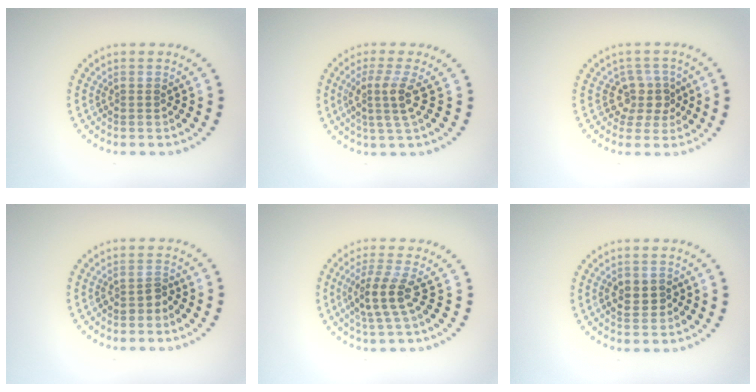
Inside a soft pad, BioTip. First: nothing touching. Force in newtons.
{"total": 3.0, "press": 2.3, "slide": 2.0}
{"total": 2.9, "press": 2.4, "slide": 1.7}
{"total": 1.1, "press": 1.0, "slide": 0.4}
{"total": 3.3, "press": 2.8, "slide": 1.8}
{"total": 2.3, "press": 2.3, "slide": 0.3}